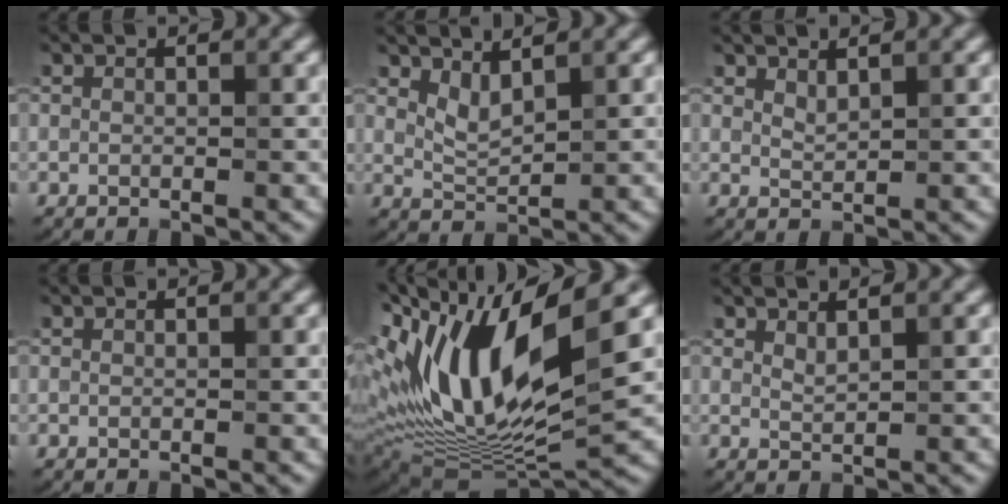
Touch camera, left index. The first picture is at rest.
{"total": 2.0, "force": [1.4, 0.7, 1.3], "torque": [-0.032, -0.009, 0.033]}
{"total": 1.2, "force": [1.0, 0.2, 0.5], "torque": [-0.015, -0.003, 0.022]}
{"total": 0.0}
{"total": 15.4, "force": [3.6, 5.9, 13.8], "torque": [-0.277, 0.001, 0.070]}
{"total": 1.1, "force": [1.0, 0.2, 0.5], "torque": [-0.013, -0.002, 0.020]}